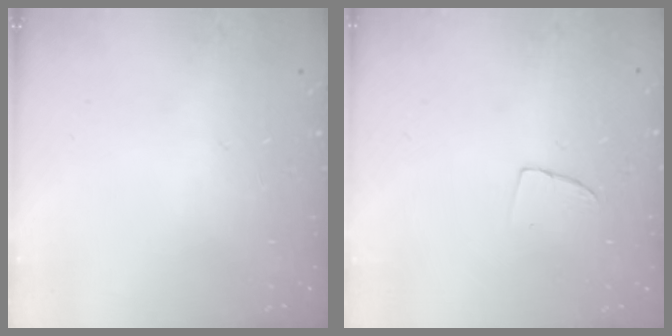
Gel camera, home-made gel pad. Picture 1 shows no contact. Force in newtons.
{"total": 2.9, "press": 2.9, "slide": 0.2}